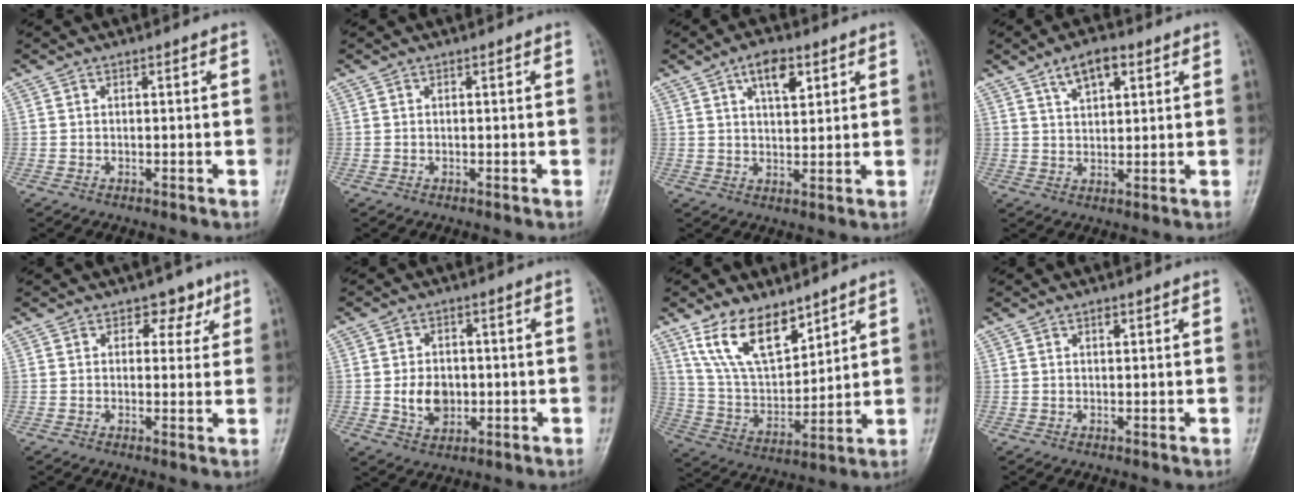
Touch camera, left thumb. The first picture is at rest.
{"total": 0.0}
{"total": 6.5, "force": [3.3, 3.0, 4.8], "torque": [-0.064, -0.012, 0.052]}
{"total": 6.2, "force": [3.4, 2.9, 4.3], "torque": [-0.060, -0.008, 0.058]}
{"total": 3.9, "force": [2.2, 2.8, 1.5], "torque": [0.009, -0.009, 0.026]}
{"total": 6.1, "force": [-0.6, 4.6, 3.9], "torque": [-0.044, 0.000, -0.006]}
{"total": 13.7, "force": [9.3, 6.4, 7.8], "torque": [-0.114, -0.051, 0.191]}
{"total": 0.9, "force": [0.6, 0.4, 0.6], "torque": [-0.008, -0.002, 0.008]}